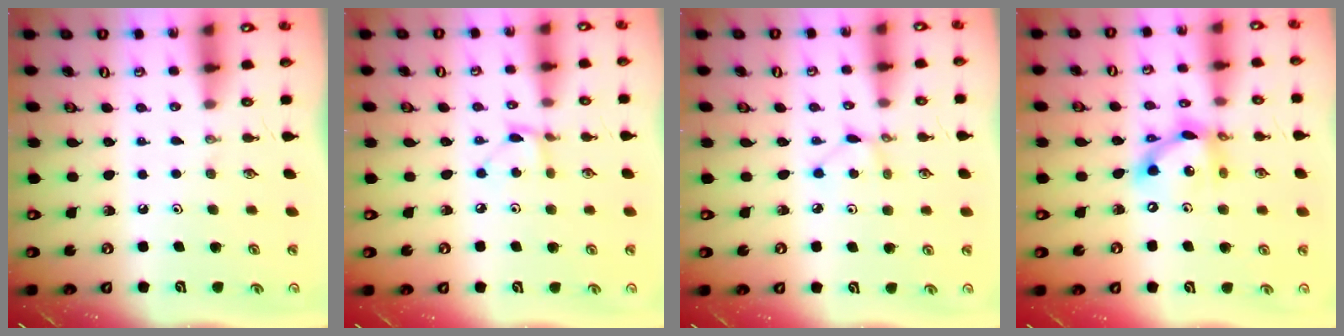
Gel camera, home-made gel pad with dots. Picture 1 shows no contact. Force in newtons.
{"total": 3.5, "press": 3.5, "slide": 0.0}
{"total": 2.2, "press": 2.2, "slide": 0.3}
{"total": 13.6, "press": 13.5, "slide": 0.9}